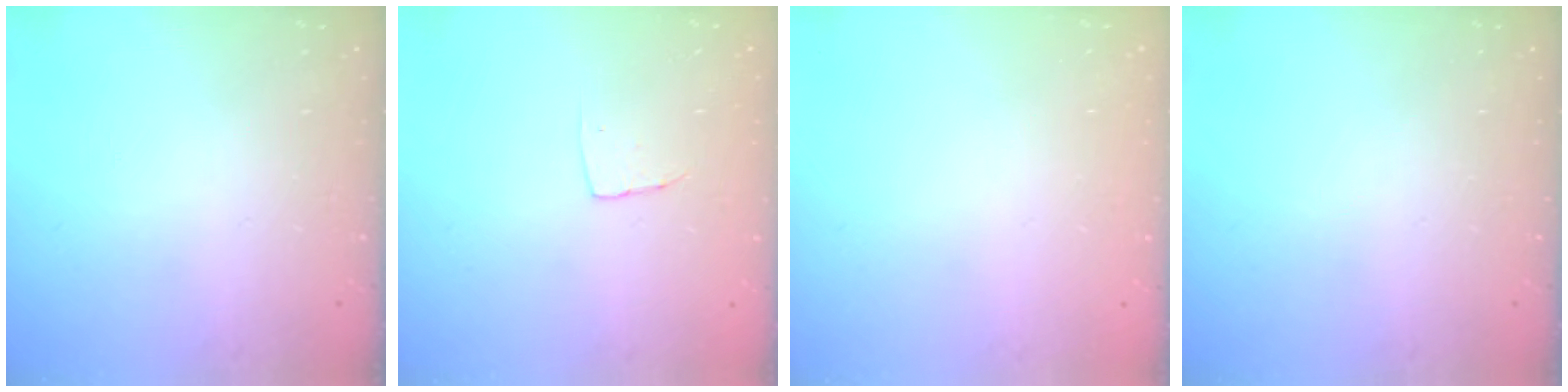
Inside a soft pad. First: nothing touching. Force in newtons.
{"total": 3.7, "press": 3.7, "slide": 0.2}
{"total": 0.0}
{"total": 0.0}